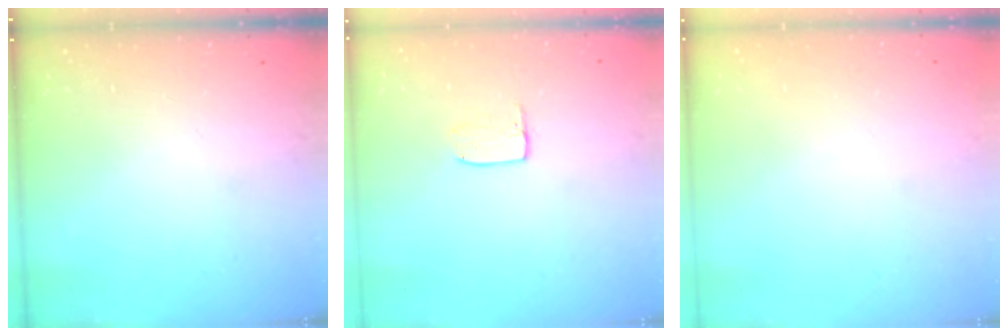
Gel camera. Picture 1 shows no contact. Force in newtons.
{"total": 5.2, "press": 5.2, "slide": 0.4}
{"total": 0.0}